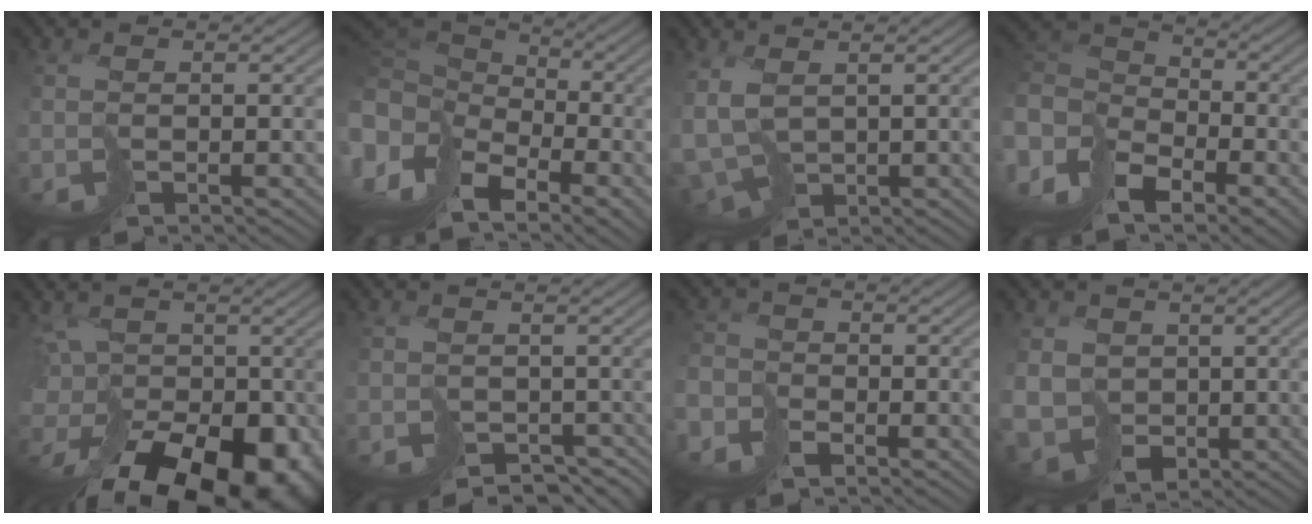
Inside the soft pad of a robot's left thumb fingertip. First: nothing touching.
{"total": 14.8, "force": [-4.1, 9.9, 10.2], "torque": [-0.267, -0.027, -0.029]}
{"total": 5.9, "force": [-0.6, 3.9, 4.4], "torque": [-0.119, -0.027, 0.000]}
{"total": 10.0, "force": [-4.0, 6.6, 6.3], "torque": [-0.182, -0.016, -0.073]}
{"total": 16.2, "force": [-7.2, 11.0, 9.5], "torque": [-0.161, -0.042, -0.079]}
{"total": 3.7, "force": [-2.2, 2.7, 1.1], "torque": [-0.004, -0.016, -0.017]}
{"total": 4.3, "force": [-3.0, 2.9, 1.1], "torque": [-0.021, -0.007, -0.069]}
{"total": 7.3, "force": [-0.1, 6.6, 3.2], "torque": [-0.097, -0.027, -0.007]}